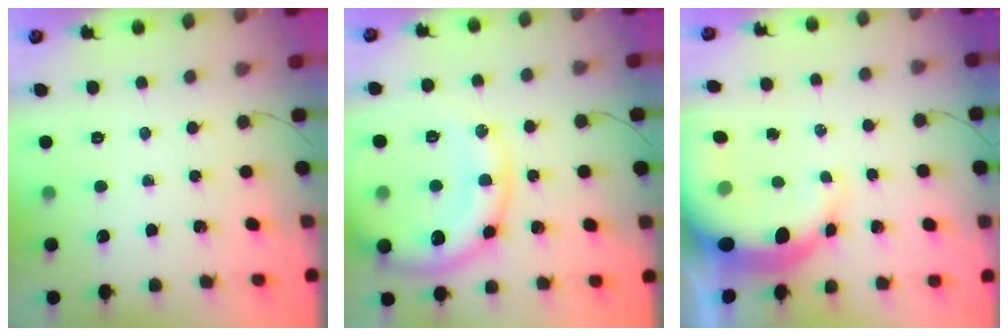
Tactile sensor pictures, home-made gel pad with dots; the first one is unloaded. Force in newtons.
{"total": 17.0, "press": 16.9, "slide": 2.4}
{"total": 9.6, "press": 9.3, "slide": 2.5}